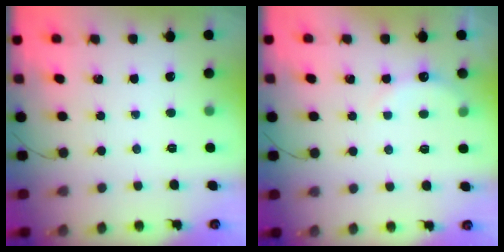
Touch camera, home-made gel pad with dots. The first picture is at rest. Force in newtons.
{"total": 5.0, "press": 4.8, "slide": 1.5}